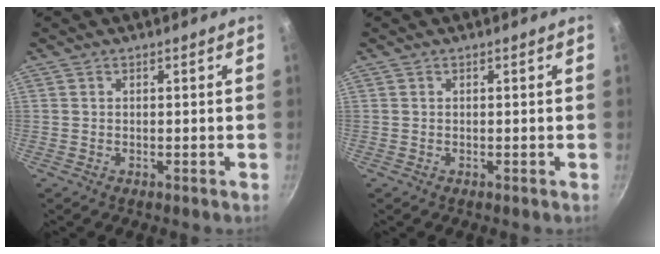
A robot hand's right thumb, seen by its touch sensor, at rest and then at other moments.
{"total": 0.0}